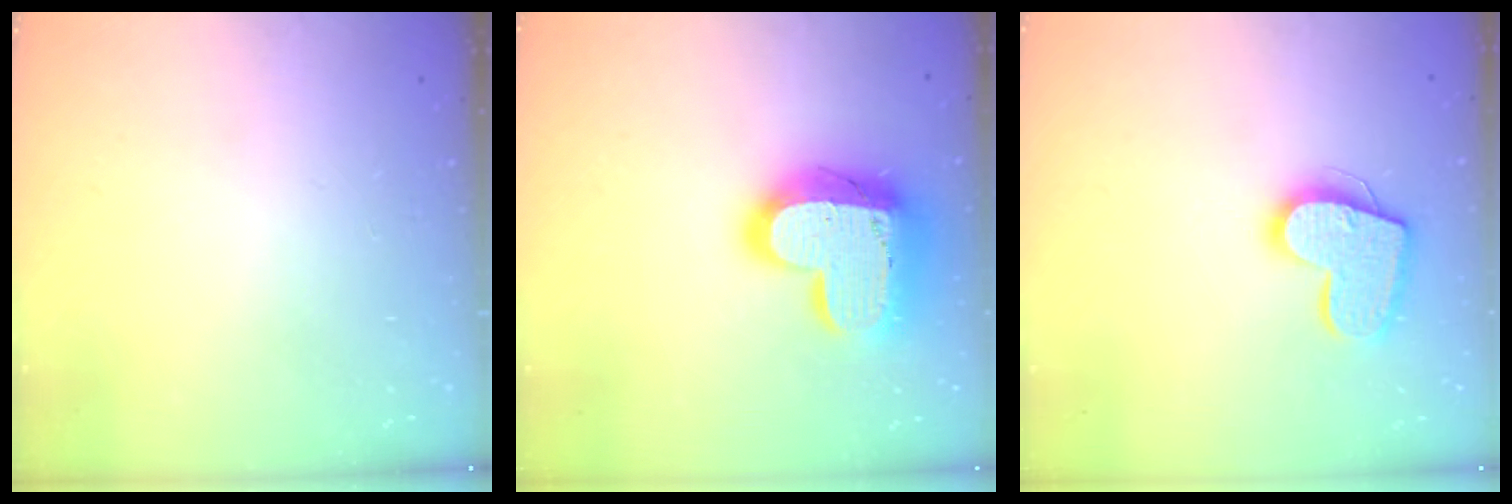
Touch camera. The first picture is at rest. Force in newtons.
{"total": 20.4, "press": 20.3, "slide": 1.6}
{"total": 15.3, "press": 15.3, "slide": 1.1}